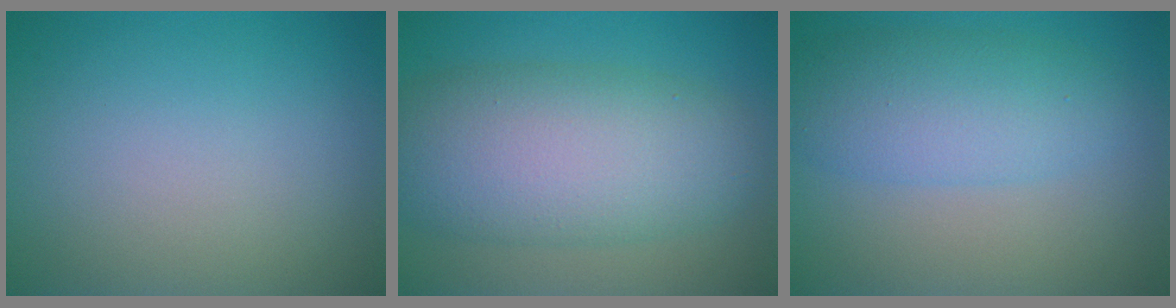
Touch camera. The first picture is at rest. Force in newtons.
{"total": 9.5, "press": 9.5, "slide": 0.3}
{"total": 5.2, "press": 5.2, "slide": 0.2}